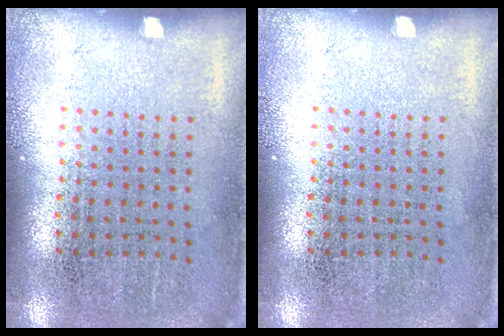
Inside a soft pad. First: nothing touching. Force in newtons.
{"total": 0.0}